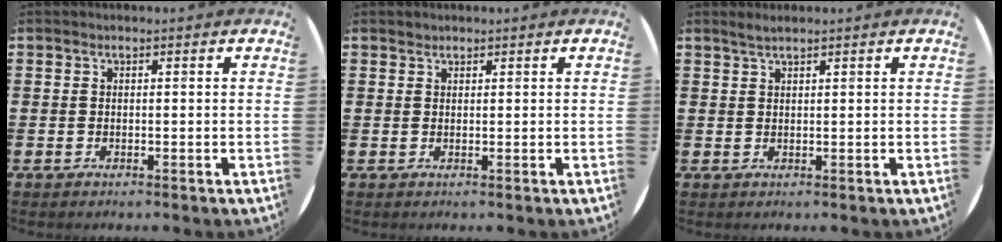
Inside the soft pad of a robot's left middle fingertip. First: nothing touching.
{"total": 0.6, "force": [0.6, 0.2, -0.1], "torque": [0.002, 0.003, 0.012]}
{"total": 1.3, "force": [1.1, -0.1, 0.6], "torque": [-0.013, 0.001, 0.021]}